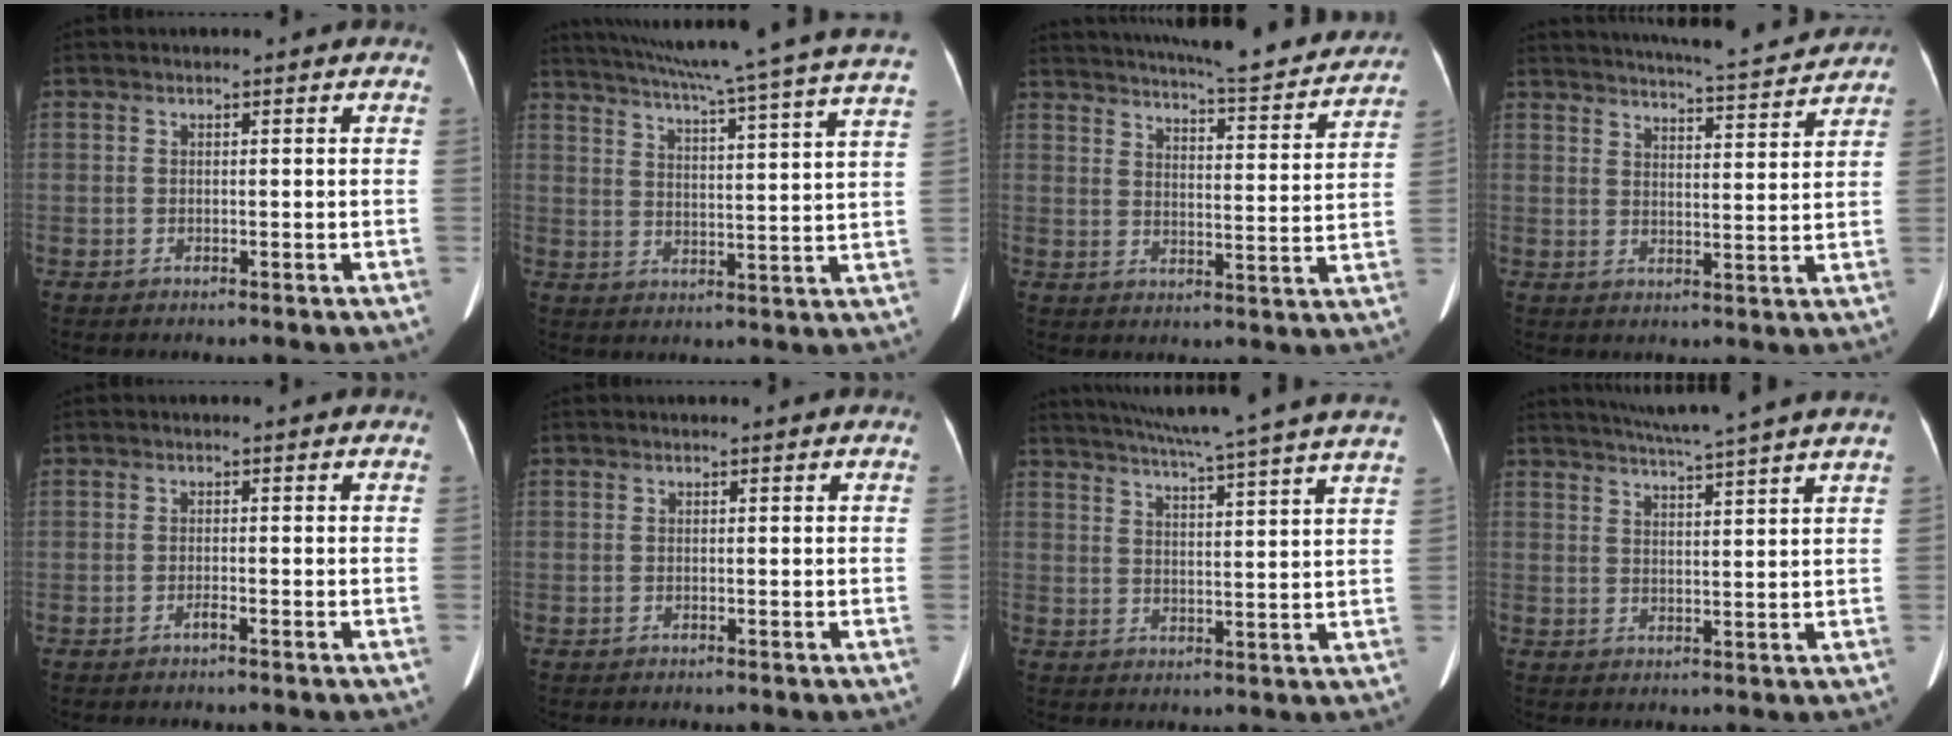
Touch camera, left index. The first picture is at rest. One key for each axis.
{"total": 26.2, "fx": 22.6, "fy": -1.3, "fz": 13.3, "tx": -0.223, "ty": -0.039, "tz": 0.290}
{"total": 21.1, "fx": 19.3, "fy": 2.2, "fz": 8.2, "tx": -0.129, "ty": -0.029, "tz": 0.245}
{"total": 13.5, "fx": 12.8, "fy": 0.7, "fz": 4.0, "tx": -0.067, "ty": -0.008, "tz": 0.168}
{"total": 0.7, "fx": -0.7, "fy": -0.1, "fz": 0.3, "tx": -0.008, "ty": -0.003, "tz": -0.013}
{"total": 0.0}
{"total": 20.6, "fx": 18.1, "fy": -1.7, "fz": 9.8, "tx": -0.166, "ty": -0.024, "tz": 0.232}
{"total": 11.0, "fx": 9.6, "fy": -1.9, "fz": 5.1, "tx": -0.086, "ty": 0.000, "tz": 0.126}